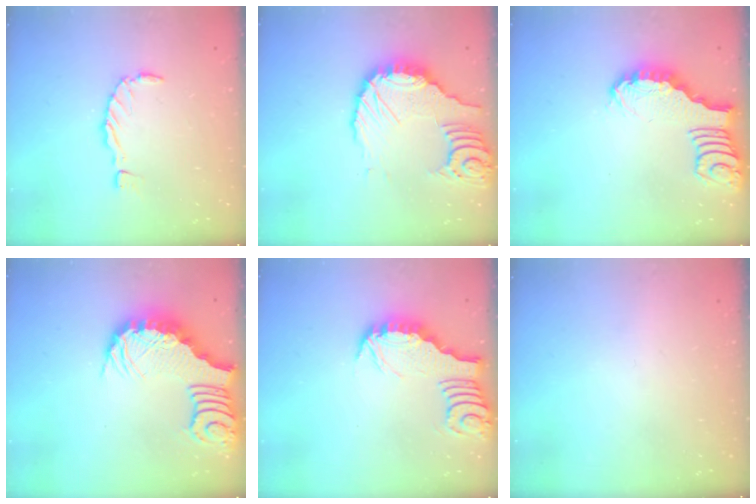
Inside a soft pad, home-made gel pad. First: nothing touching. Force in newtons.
{"total": 12.6, "press": 12.5, "slide": 1.6}
{"total": 2.0, "press": 2.0, "slide": 0.1}
{"total": 3.7, "press": 3.6, "slide": 0.7}
{"total": 3.3, "press": 3.3, "slide": 0.4}
{"total": 0.0}